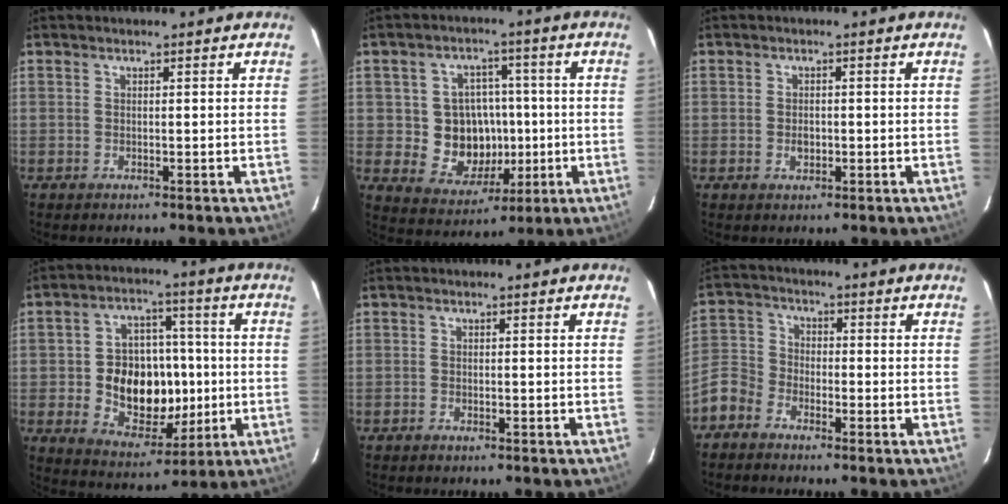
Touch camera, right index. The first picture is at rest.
{"total": 11.1, "force": [-0.8, 9.9, 5.0], "torque": [-0.108, 0.015, 0.006]}
{"total": 1.9, "force": [-0.4, 1.4, 1.2], "torque": [-0.020, 0.003, -0.007]}
{"total": 15.0, "force": [-1.8, 11.2, 9.8], "torque": [-0.203, 0.016, -0.009]}
{"total": 0.9, "force": [-0.8, 0.3, 0.2], "torque": [-0.010, 0.001, -0.016]}
{"total": 7.0, "force": [-4.7, 4.8, 2.1], "torque": [-0.048, 0.015, -0.109]}